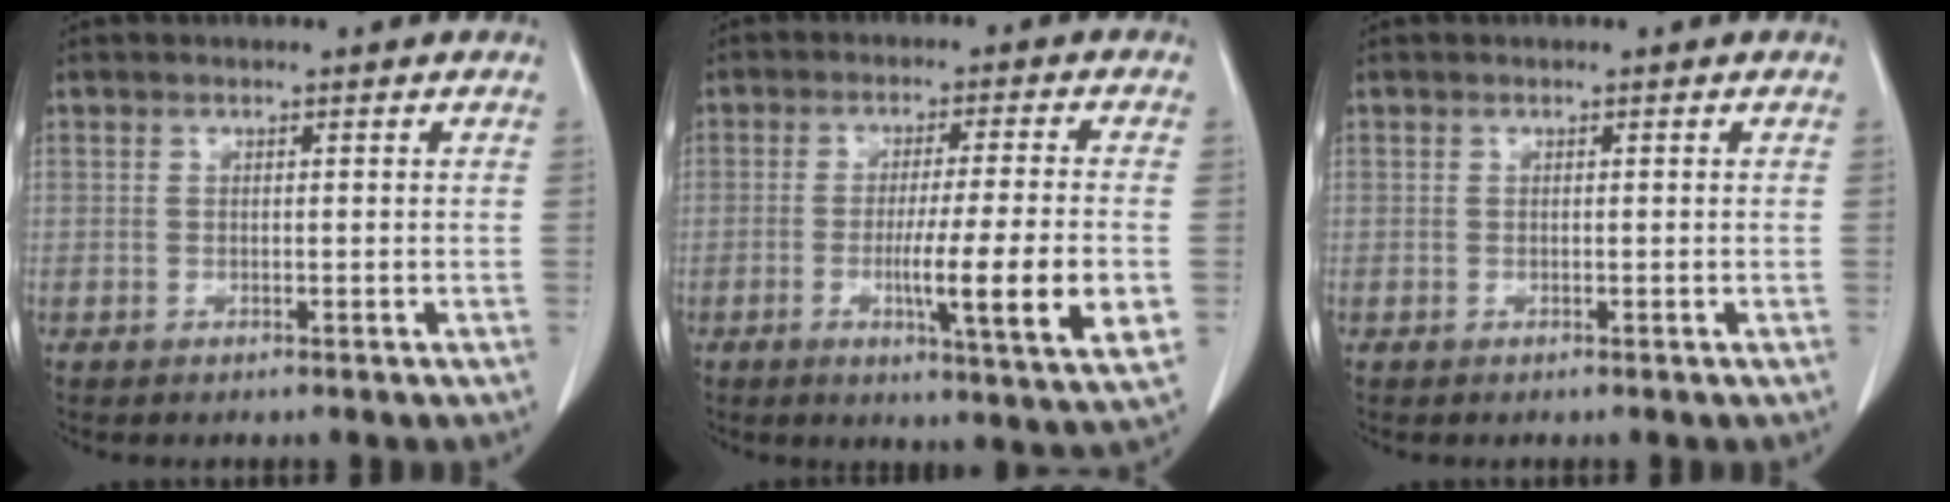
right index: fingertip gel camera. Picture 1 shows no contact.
{"total": 13.0, "force": [-2.6, -0.5, 12.7], "torque": [-0.194, -0.027, -0.042]}
{"total": 0.0}